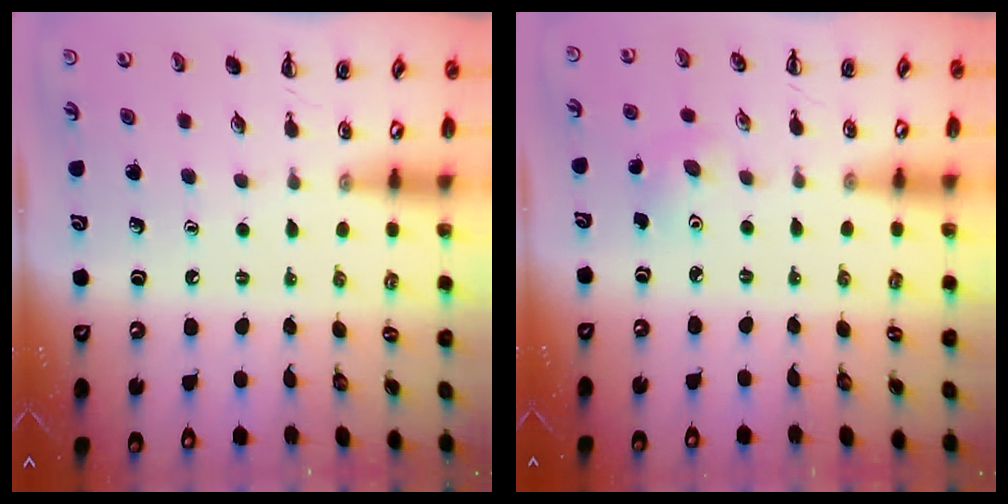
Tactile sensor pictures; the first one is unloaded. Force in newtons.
{"total": 5.1, "press": 4.9, "slide": 1.3}